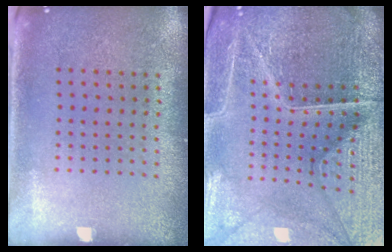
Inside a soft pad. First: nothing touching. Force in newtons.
{"total": 5.2, "press": 4.9, "slide": 1.6}